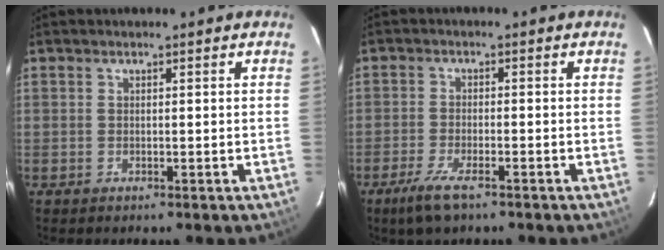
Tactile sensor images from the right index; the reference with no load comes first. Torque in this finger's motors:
{"motor_torque": [0.59, -0.88, 0.26, 0.03]}